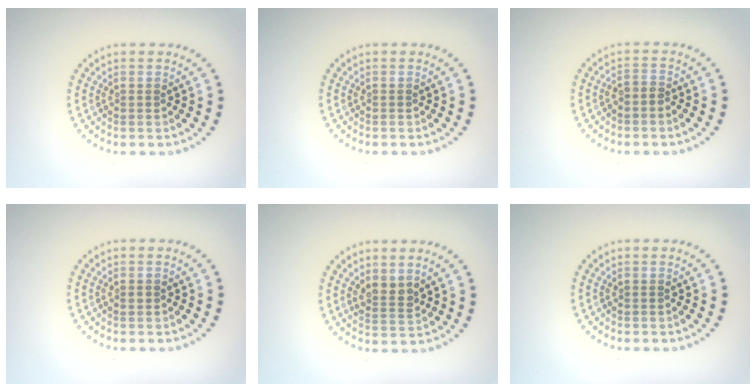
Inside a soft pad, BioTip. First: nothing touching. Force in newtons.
{"total": 0.0}
{"total": 0.9, "press": 0.6, "slide": 0.6}
{"total": 0.6, "press": 0.6, "slide": 0.0}
{"total": 2.0, "press": 1.7, "slide": 1.1}
{"total": 0.0}